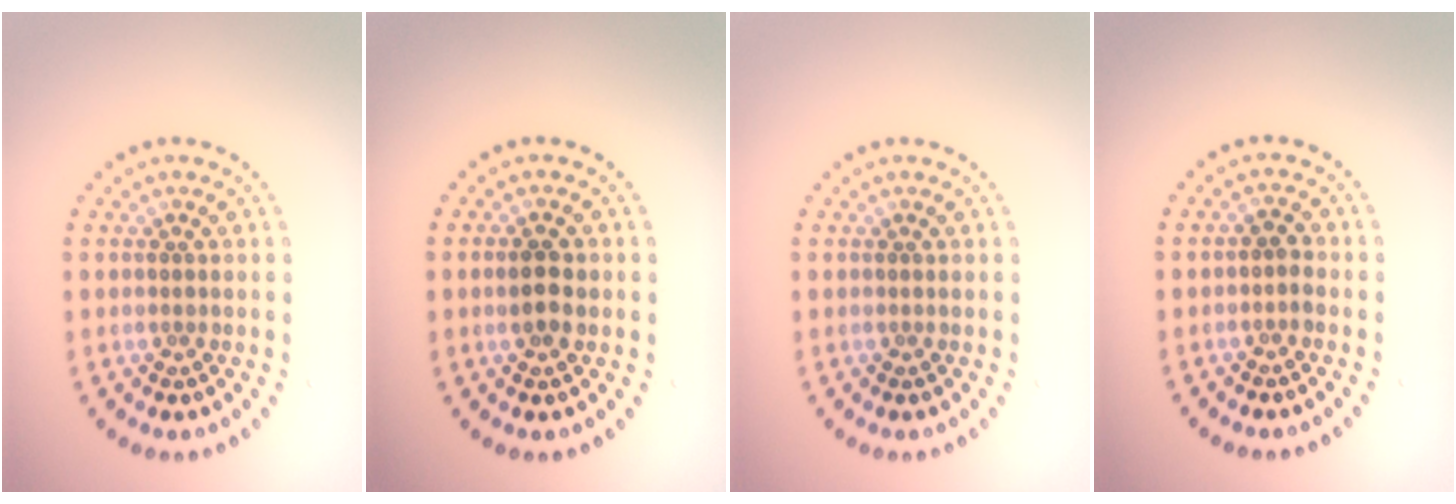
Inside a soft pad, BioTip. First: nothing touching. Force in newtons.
{"total": 2.3, "press": 2.3, "slide": 0.2}
{"total": 0.0}
{"total": 1.1, "press": 1.0, "slide": 0.3}